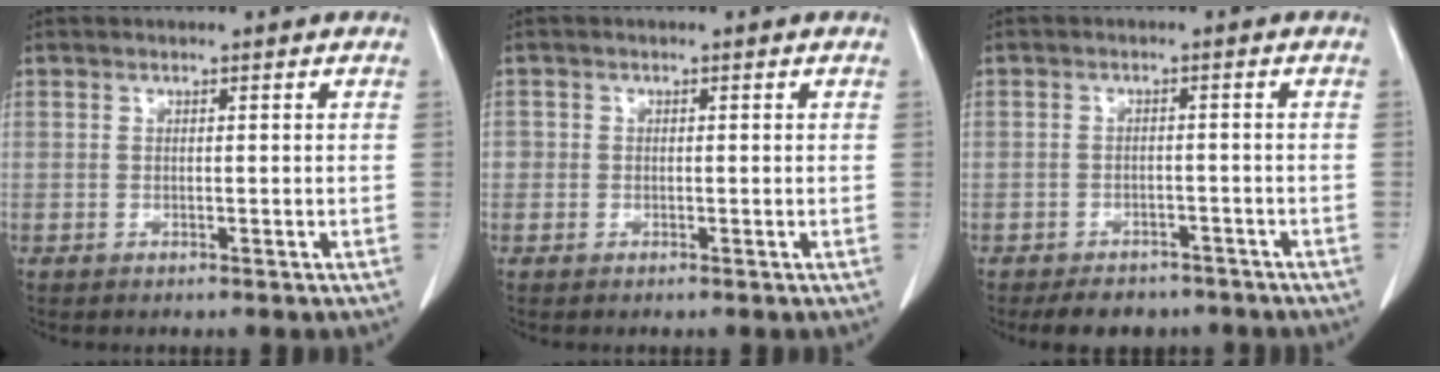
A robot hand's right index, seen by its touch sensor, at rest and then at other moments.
{"total": 1.0, "force": [-0.1, 1.0, 0.2], "torque": [0.007, 0.004, -0.004]}
{"total": 6.0, "force": [-4.9, 3.2, 1.4], "torque": [-0.011, 0.007, -0.065]}